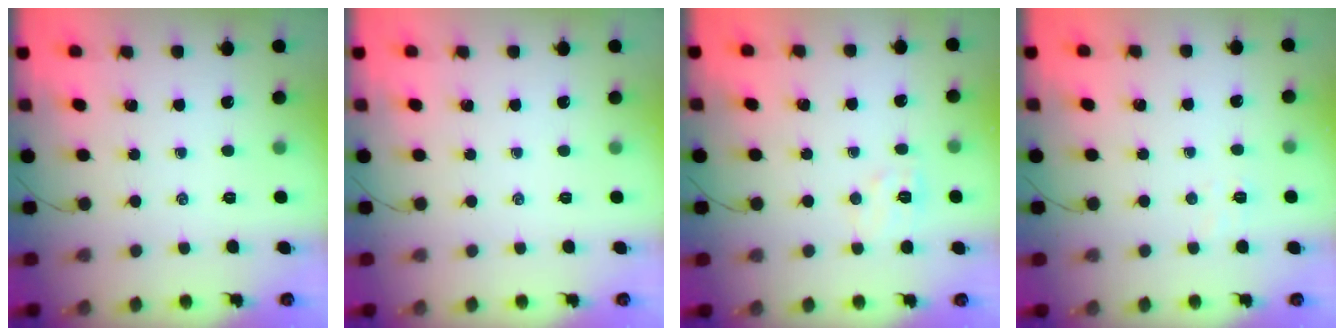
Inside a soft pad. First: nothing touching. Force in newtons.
{"total": 0.0}
{"total": 6.5, "press": 6.4, "slide": 1.2}
{"total": 3.7, "press": 3.6, "slide": 0.8}